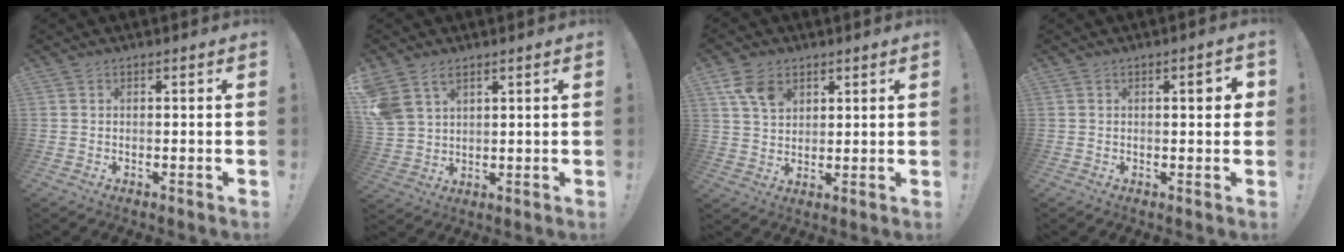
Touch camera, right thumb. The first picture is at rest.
{"total": 6.5, "force": [4.0, 4.3, 2.8], "torque": [-0.060, -0.017, 0.081]}
{"total": 8.6, "force": [4.7, 5.8, 4.3], "torque": [-0.067, -0.013, 0.093]}
{"total": 2.9, "force": [0.5, 0.5, 2.8], "torque": [-0.028, -0.005, 0.001]}